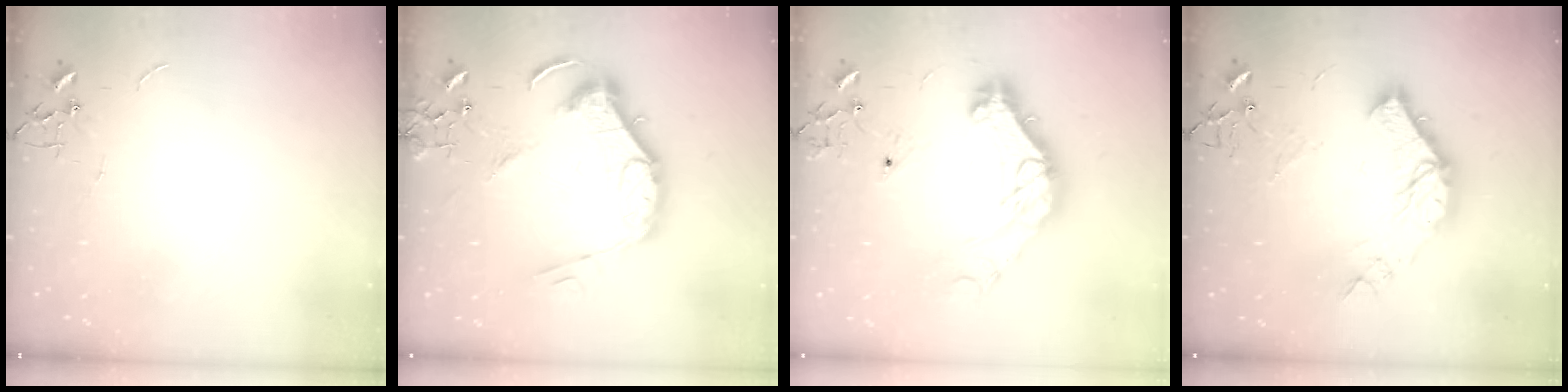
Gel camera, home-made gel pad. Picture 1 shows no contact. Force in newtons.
{"total": 18.1, "press": 18.0, "slide": 1.8}
{"total": 17.8, "press": 17.7, "slide": 1.8}
{"total": 16.5, "press": 16.5, "slide": 1.5}